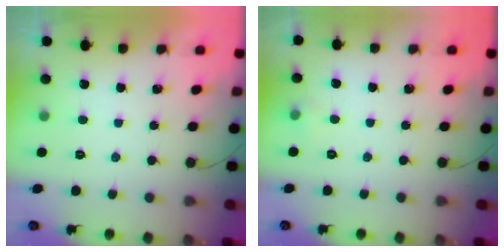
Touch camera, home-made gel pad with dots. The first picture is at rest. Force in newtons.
{"total": 6.1, "press": 2.8, "slide": 5.5}